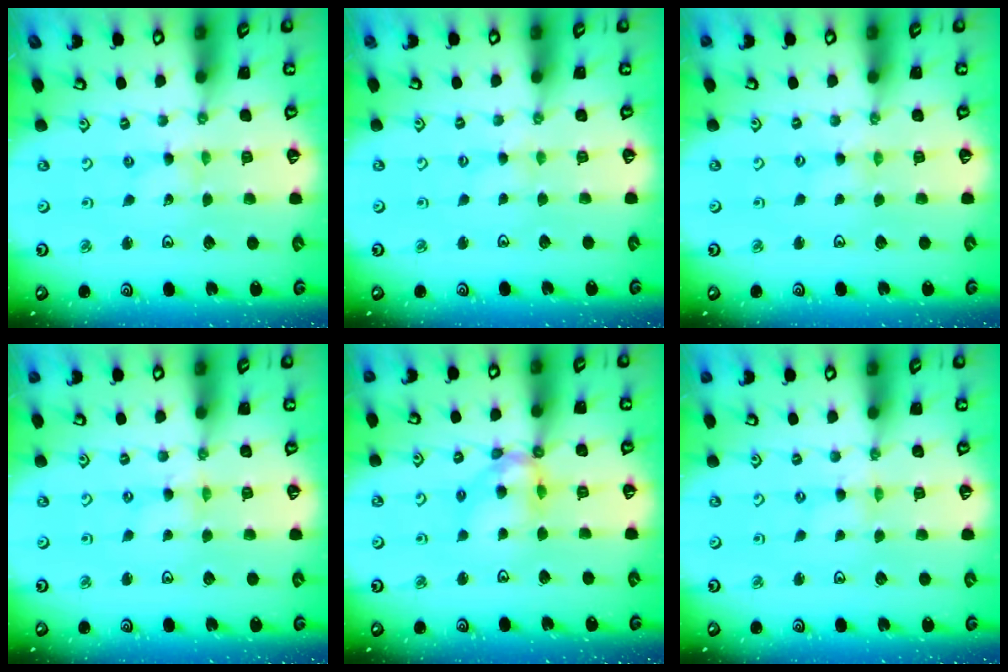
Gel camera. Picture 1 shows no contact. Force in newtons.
{"total": 1.0, "press": 0.9, "slide": 0.2}
{"total": 1.3, "press": 1.2, "slide": 0.2}
{"total": 0.8, "press": 0.7, "slide": 0.2}
{"total": 10.7, "press": 10.6, "slide": 1.2}
{"total": 0.0}